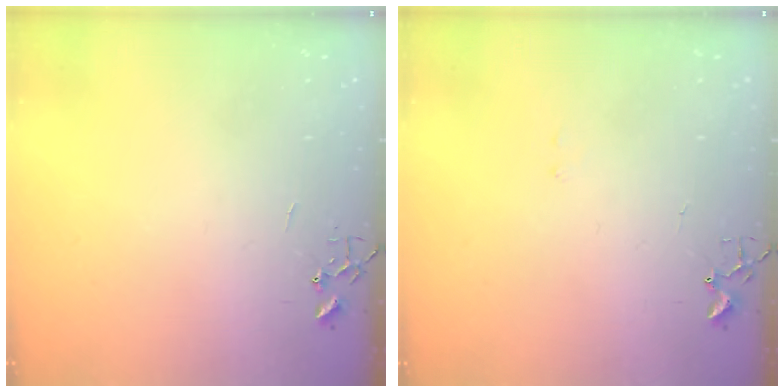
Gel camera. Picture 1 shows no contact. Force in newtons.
{"total": 6.8, "press": 6.8, "slide": 0.6}